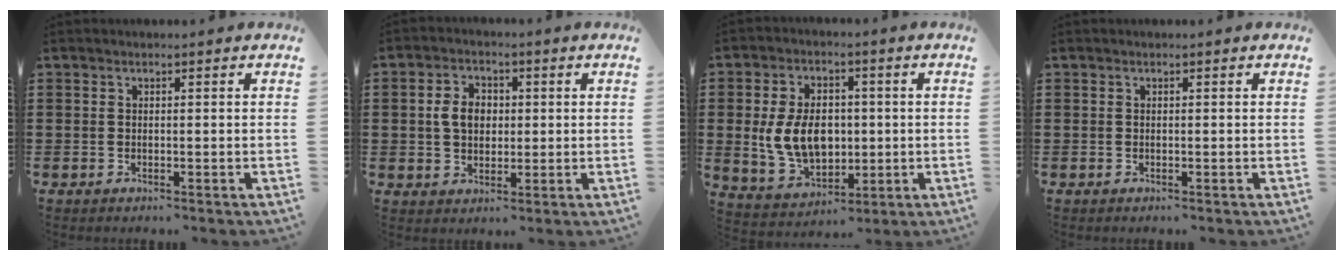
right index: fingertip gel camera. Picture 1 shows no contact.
{"total": 4.9, "force": [0.4, 3.6, 3.3], "torque": [-0.074, 0.008, -0.001]}
{"total": 9.9, "force": [0.2, 6.8, 7.1], "torque": [-0.158, 0.011, 0.001]}
{"total": 0.0}